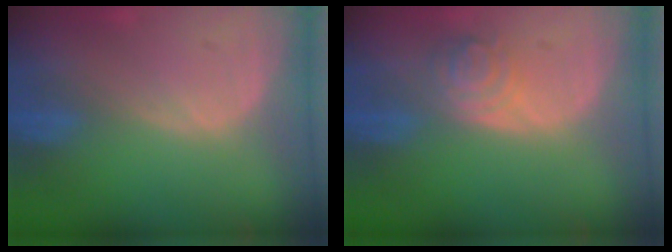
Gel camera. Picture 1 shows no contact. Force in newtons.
{"total": 4.1, "press": 4.1, "slide": 0.1}